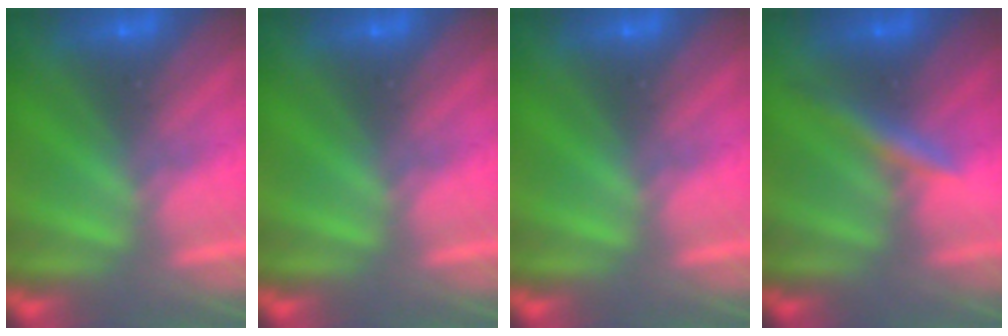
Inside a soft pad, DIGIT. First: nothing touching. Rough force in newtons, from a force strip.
{"total": 0.0}
{"total": 0.0}
{"total": 2.9}